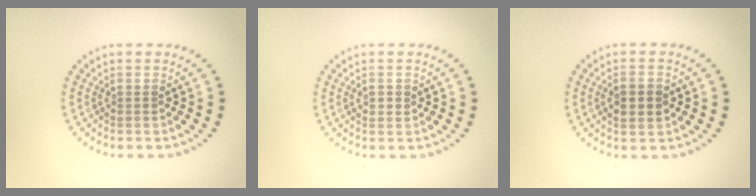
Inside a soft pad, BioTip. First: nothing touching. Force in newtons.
{"total": 1.0, "press": 1.0, "slide": 0.3}
{"total": 2.3, "press": 2.3, "slide": 0.1}